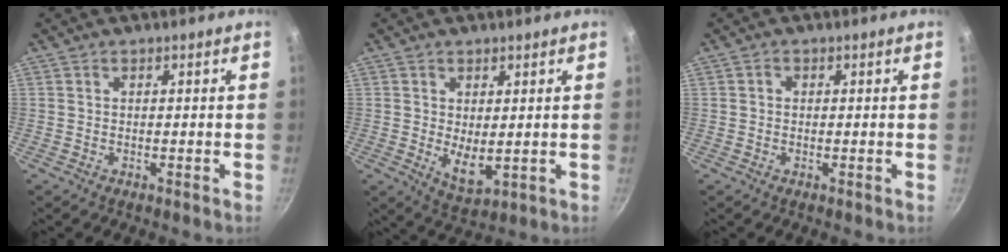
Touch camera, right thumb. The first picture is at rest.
{"total": 5.3, "force": [0.5, 2.9, 4.4], "torque": [-0.066, -0.020, 0.020]}
{"total": 0.7, "force": [-0.1, 0.6, 0.3], "torque": [-0.005, 0.003, -0.001]}